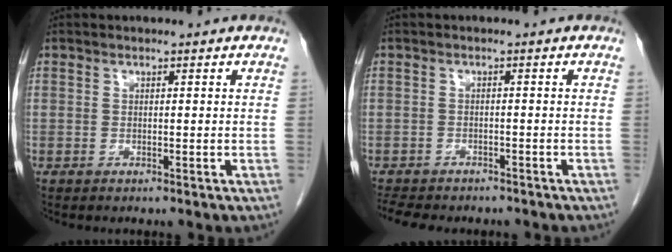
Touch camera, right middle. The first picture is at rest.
{"total": 8.0, "force": [-6.8, 3.1, 3.0], "torque": [-0.051, 0.000, -0.090]}